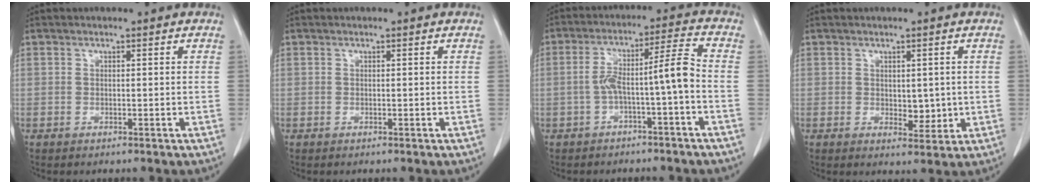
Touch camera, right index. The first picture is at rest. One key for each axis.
{"total": 0.0}
{"total": 7.3, "fx": -2.2, "fy": -0.2, "fz": 7.0, "tx": -0.123, "ty": 0.034, "tz": -0.031}
{"total": 3.2, "fx": 0.0, "fy": 1.9, "fz": 2.6, "tx": -0.029, "ty": -0.006, "tz": 0.009}